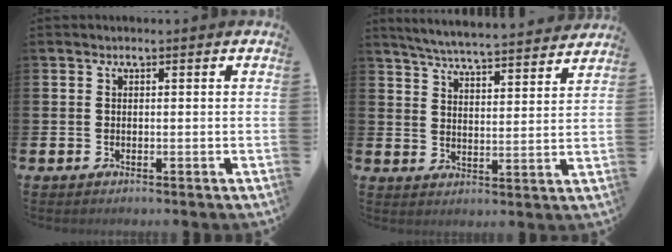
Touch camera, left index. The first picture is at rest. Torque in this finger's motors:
{"motor_torque": [0.94, -1.20, 0.59, 0.05]}